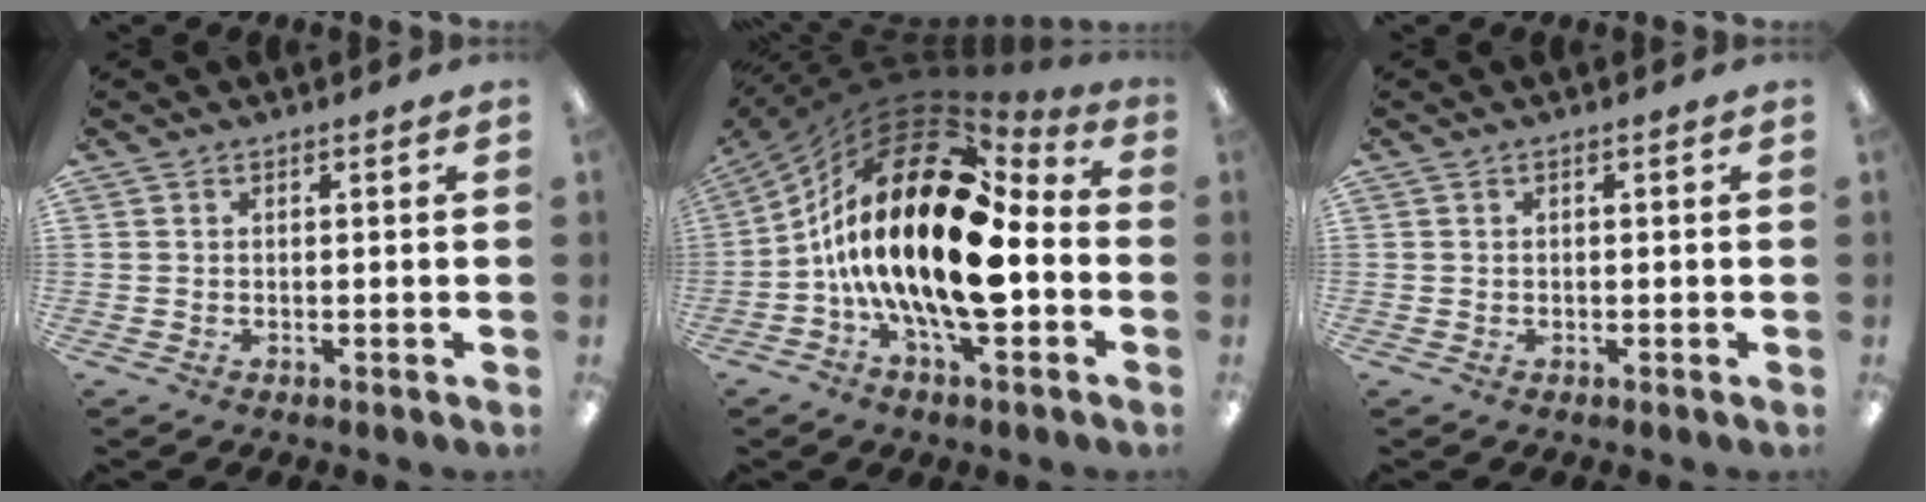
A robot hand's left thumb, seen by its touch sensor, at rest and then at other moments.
{"total": 26.7, "force": [-1.1, 10.6, 24.4], "torque": [-0.530, -0.016, -0.029]}
{"total": 0.0}